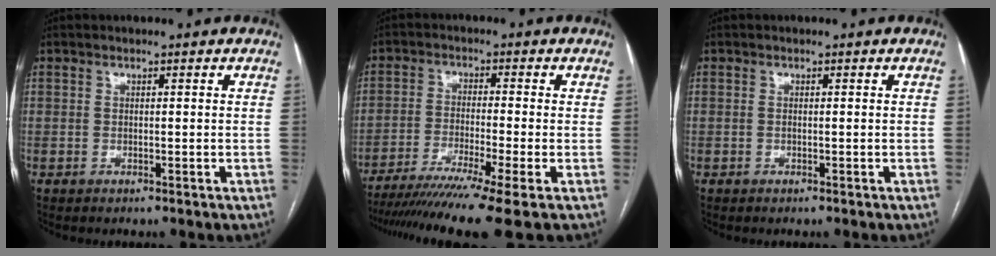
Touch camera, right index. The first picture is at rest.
{"total": 13.6, "force": [-10.4, -2.1, 8.5], "torque": [-0.137, -0.039, -0.164]}
{"total": 0.0}